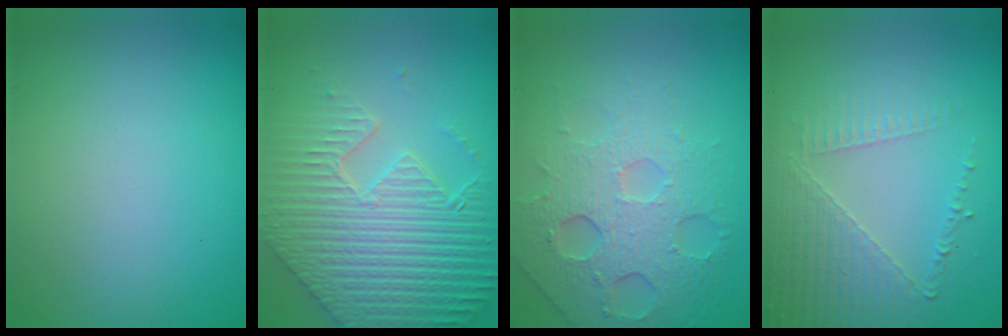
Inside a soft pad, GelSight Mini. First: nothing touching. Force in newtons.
{"total": 9.3, "press": 6.6, "slide": 6.5}
{"total": 5.4, "press": 4.2, "slide": 3.4}
{"total": 5.1, "press": 3.2, "slide": 4.0}